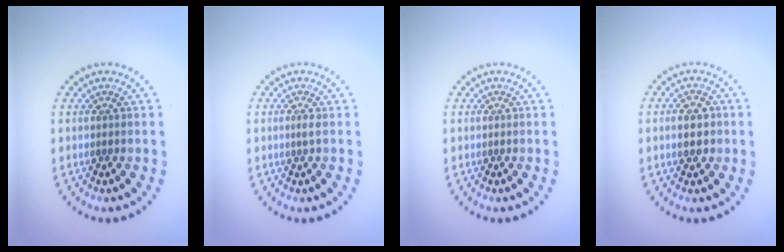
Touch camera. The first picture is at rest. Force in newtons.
{"total": 0.7, "press": 0.4, "slide": 0.6}
{"total": 0.0}
{"total": 2.2, "press": 2.2, "slide": 0.0}